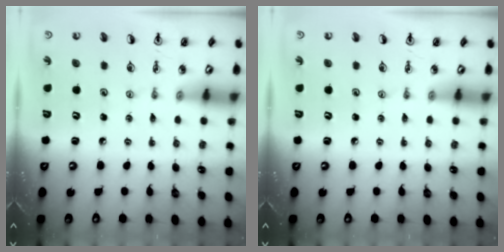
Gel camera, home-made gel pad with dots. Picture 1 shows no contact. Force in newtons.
{"total": 0.0}